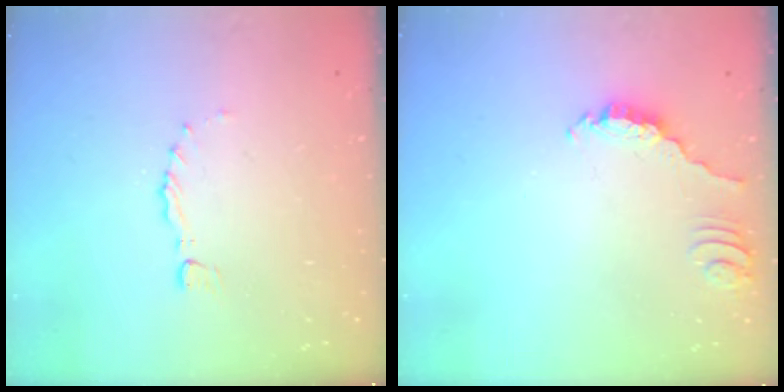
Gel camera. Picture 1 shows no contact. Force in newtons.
{"total": 2.3, "press": 2.3, "slide": 0.2}